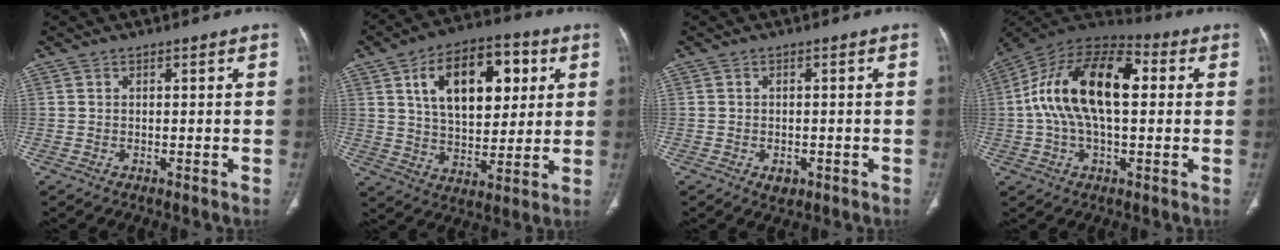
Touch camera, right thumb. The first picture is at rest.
{"total": 18.9, "force": [6.2, 10.7, 14.2], "torque": [-0.181, -0.006, 0.102]}
{"total": 2.3, "force": [-1.0, 1.6, 1.4], "torque": [-0.011, 0.002, -0.007]}
{"total": 20.1, "force": [2.4, 10.3, 17.0], "torque": [-0.307, 0.037, 0.031]}